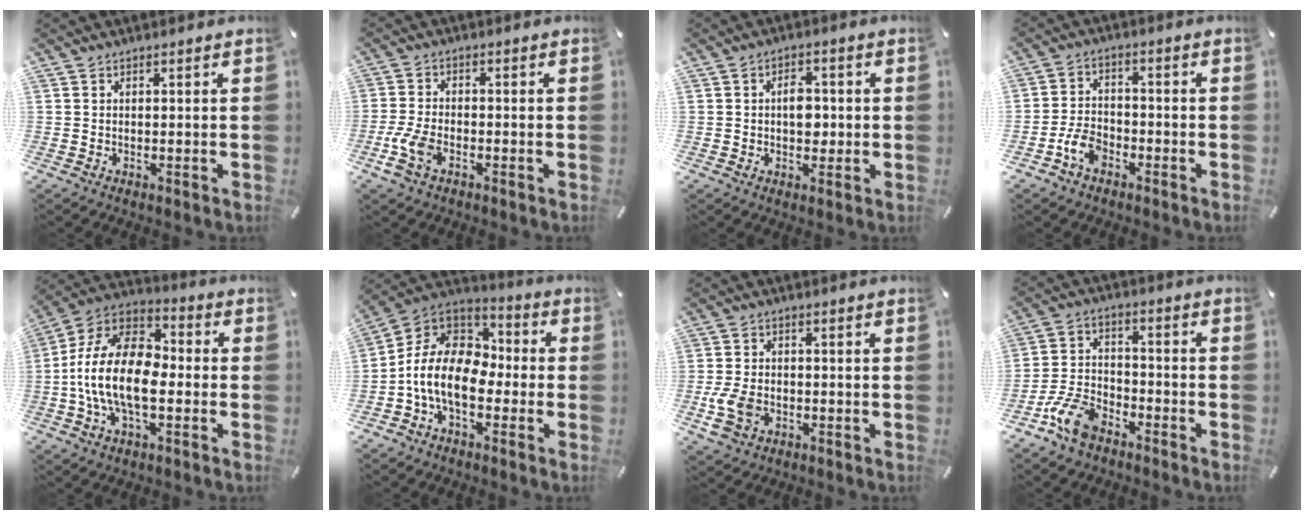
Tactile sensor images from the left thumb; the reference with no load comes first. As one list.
[{"total": 6.8, "force": [-2.9, 3.7, 5.0], "torque": [-0.117, 0.001, -0.055]}, {"total": 5.1, "force": [0.0, 3.4, 3.8], "torque": [-0.041, -0.004, -0.009]}, {"total": 6.6, "force": [-3.6, 4.6, 3.1], "torque": [-0.064, 0.020, -0.067]}, {"total": 16.5, "force": [-4.6, 9.2, 12.9], "torque": [-0.277, 0.017, -0.086]}, {"total": 12.9, "force": [-4.5, 8.5, 8.6], "torque": [-0.202, 0.012, -0.090]}, {"total": 7.4, "force": [-2.1, 5.2, 4.9], "torque": [-0.115, 0.004, -0.038]}, {"total": 10.9, "force": [-7.3, 5.8, 5.7], "torque": [-0.126, 0.034, -0.138]}]